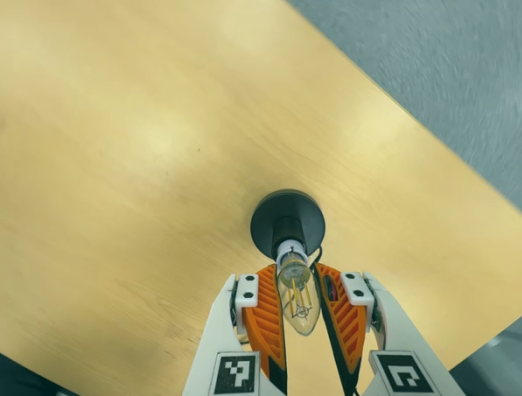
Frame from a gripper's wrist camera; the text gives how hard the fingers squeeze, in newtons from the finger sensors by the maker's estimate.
{"total": 10.9, "left": 10.4, "right": 11.3}